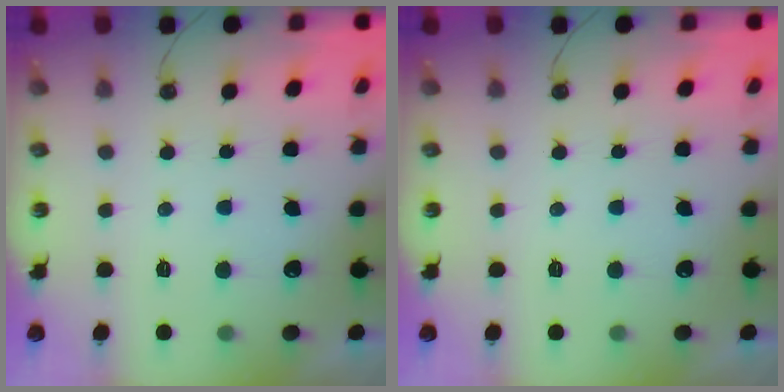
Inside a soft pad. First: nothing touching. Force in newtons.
{"total": 0.0}